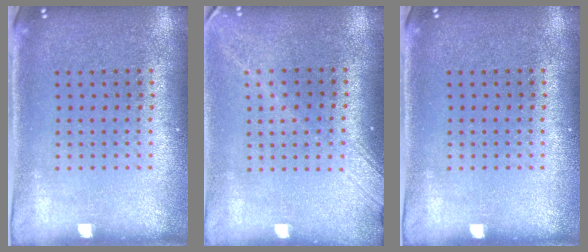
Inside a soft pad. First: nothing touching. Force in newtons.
{"total": 1.7, "press": 1.3, "slide": 1.1}
{"total": 0.0}